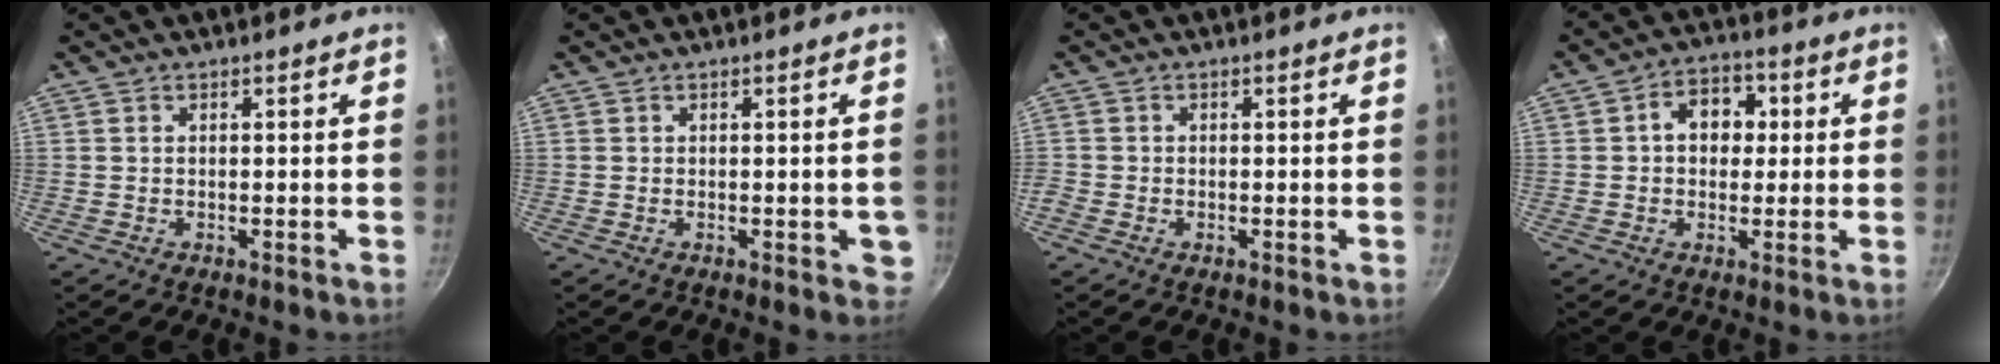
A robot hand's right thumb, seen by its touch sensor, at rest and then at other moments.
{"total": 2.8, "force": [-0.5, 1.3, 2.4], "torque": [-0.014, 0.000, -0.007]}
{"total": 0.9, "force": [-0.5, 0.5, 0.5], "torque": [-0.014, 0.002, -0.013]}
{"total": 7.9, "force": [1.1, 6.1, 4.9], "torque": [-0.035, 0.011, 0.007]}